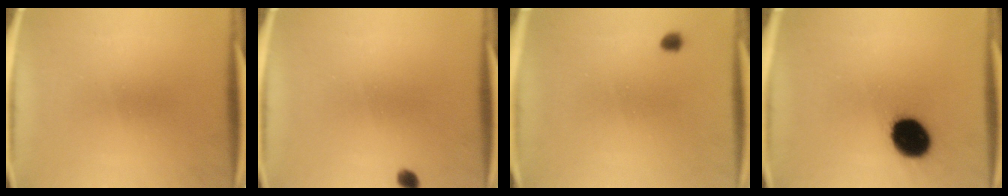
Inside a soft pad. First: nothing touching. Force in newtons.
{"total": 1.4}
{"total": 1.3}
{"total": 13.5}